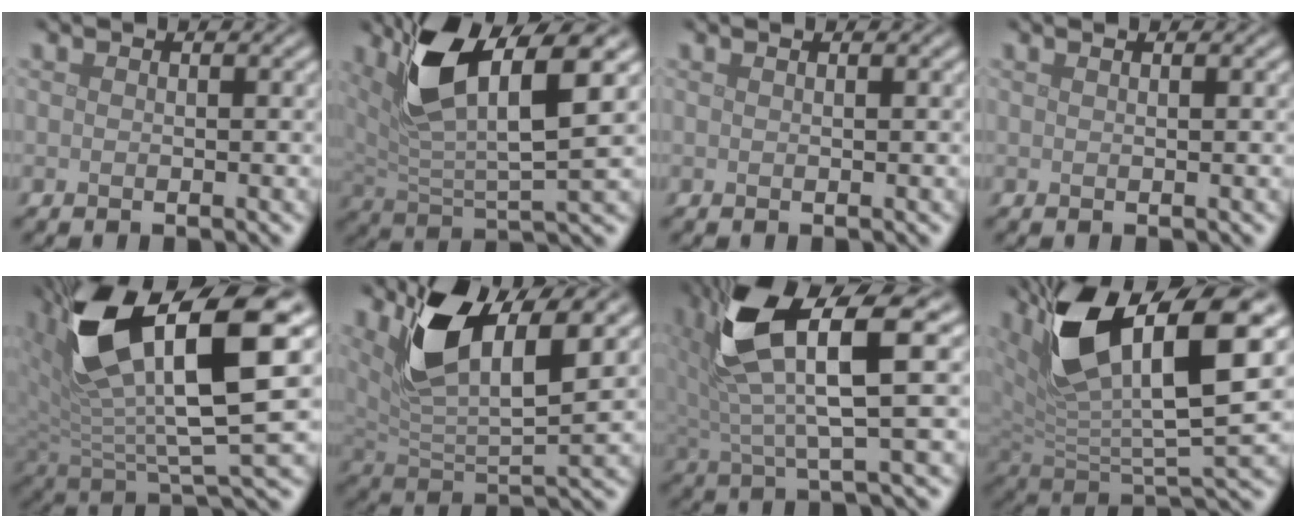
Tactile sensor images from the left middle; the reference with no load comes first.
{"total": 9.1, "force": [4.4, 2.8, 7.5], "torque": [-0.150, 0.000, 0.079]}
{"total": 0.6, "force": [0.4, 0.2, 0.4], "torque": [-0.003, 0.002, 0.001]}
{"total": 0.9, "force": [0.6, 0.4, 0.7], "torque": [-0.003, 0.000, 0.002]}
{"total": 13.2, "force": [5.5, 4.1, 11.3], "torque": [-0.219, 0.000, 0.108]}
{"total": 8.6, "force": [4.4, 3.3, 6.7], "torque": [-0.134, -0.004, 0.078]}
{"total": 9.1, "force": [3.6, 2.3, 8.0], "torque": [-0.161, 0.007, 0.063]}
{"total": 12.2, "force": [5.9, 4.3, 9.8], "torque": [-0.183, -0.001, 0.113]}